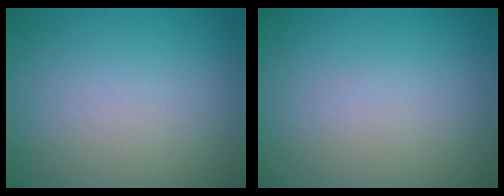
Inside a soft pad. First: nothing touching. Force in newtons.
{"total": 0.0}